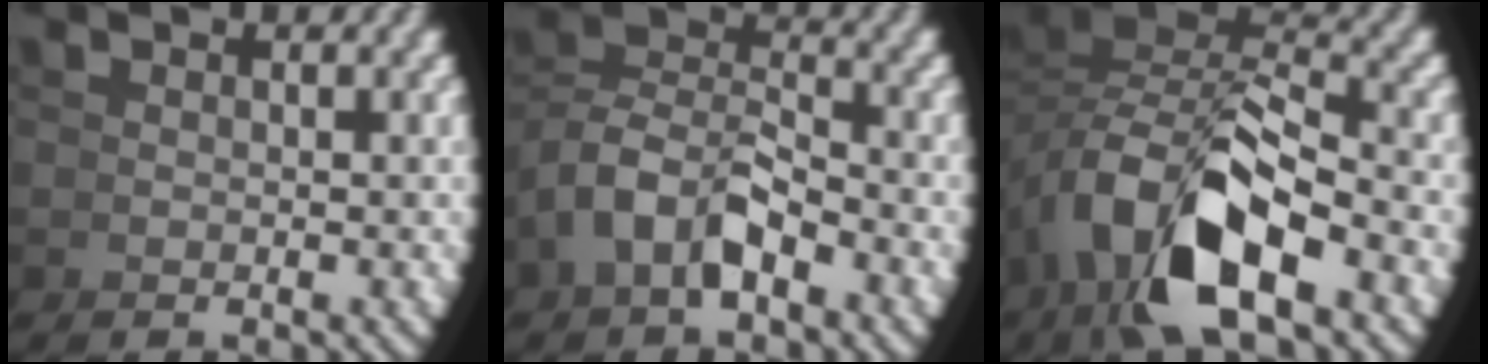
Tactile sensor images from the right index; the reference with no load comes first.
{"total": 5.3, "force": [-0.5, 4.4, 2.9], "torque": [-0.051, 0.002, -0.024]}
{"total": 10.8, "force": [-0.9, 7.0, 8.2], "torque": [-0.162, -0.019, -0.007]}